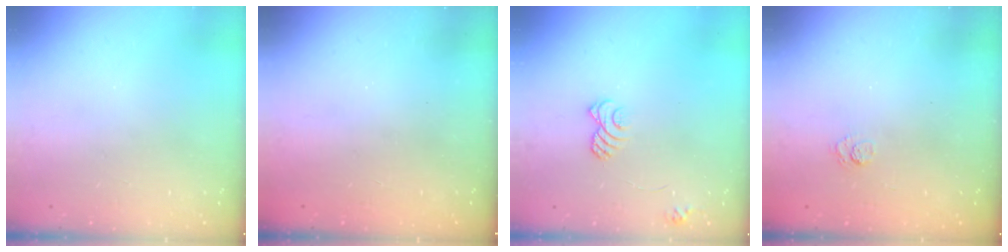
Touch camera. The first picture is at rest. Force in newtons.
{"total": 2.4, "press": 2.3, "slide": 0.8}
{"total": 6.2, "press": 6.2, "slide": 0.6}
{"total": 3.2, "press": 2.9, "slide": 1.3}